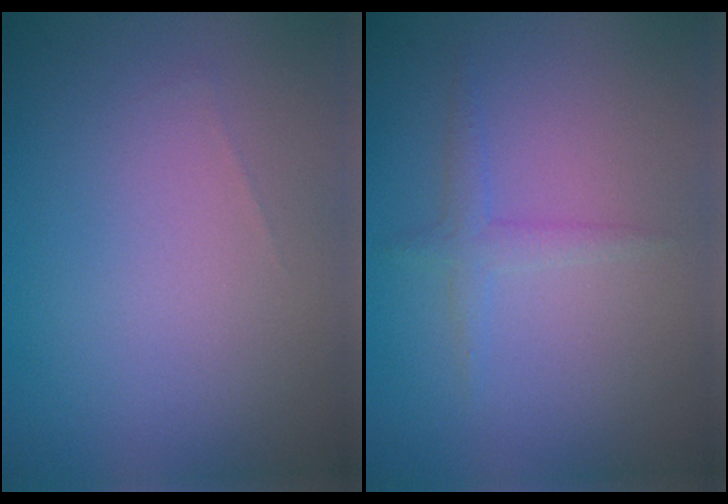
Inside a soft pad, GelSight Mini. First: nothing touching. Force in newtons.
{"total": 1.4, "press": 1.4, "slide": 0.0}